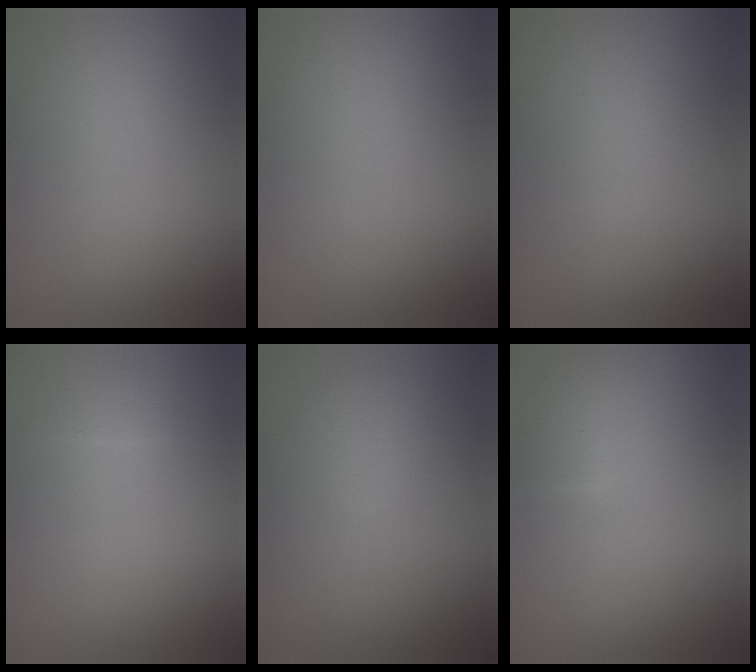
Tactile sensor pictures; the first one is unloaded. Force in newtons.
{"total": 0.0}
{"total": 1.0, "press": 1.0, "slide": 0.0}
{"total": 0.7, "press": 0.7, "slide": 0.2}
{"total": 1.9, "press": 1.9, "slide": 0.1}
{"total": 1.4, "press": 1.4, "slide": 0.0}